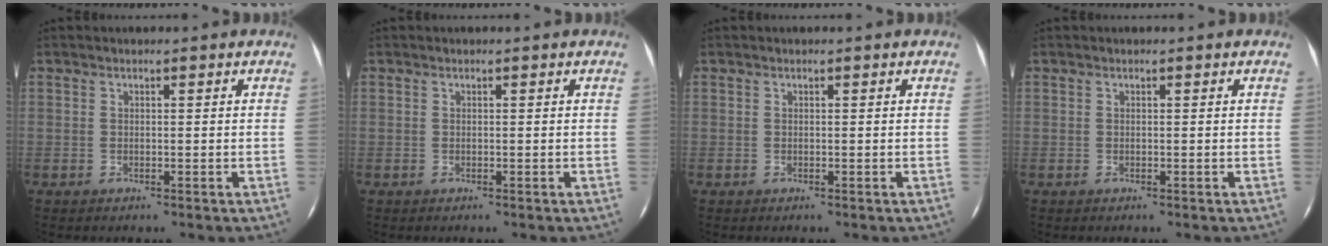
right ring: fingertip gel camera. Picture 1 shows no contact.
{"total": 0.0}
{"total": 0.0}
{"total": 0.0}